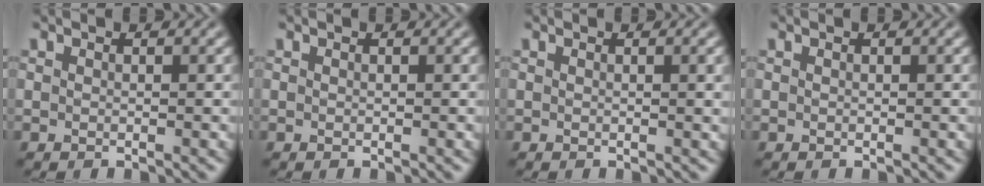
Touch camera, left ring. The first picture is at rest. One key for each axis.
{"total": 0.0}
{"total": 1.4, "fx": 0.3, "fy": 0.4, "fz": 1.3, "tx": -0.013, "ty": 0.003, "tz": 0.003}
{"total": 0.0}